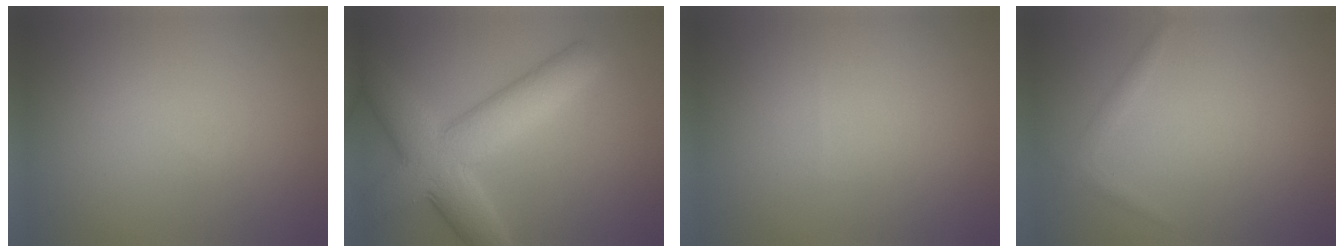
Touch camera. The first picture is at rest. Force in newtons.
{"total": 8.5, "press": 8.5, "slide": 0.2}
{"total": 0.0}
{"total": 1.1, "press": 1.1, "slide": 0.1}